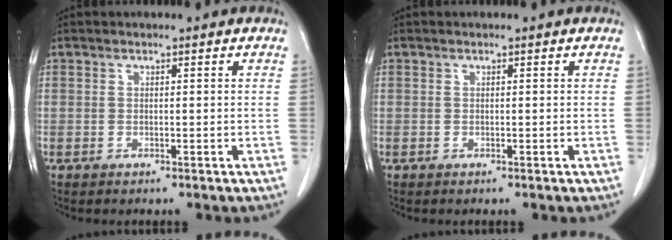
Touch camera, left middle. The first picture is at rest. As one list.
[{"total": 0.0}]